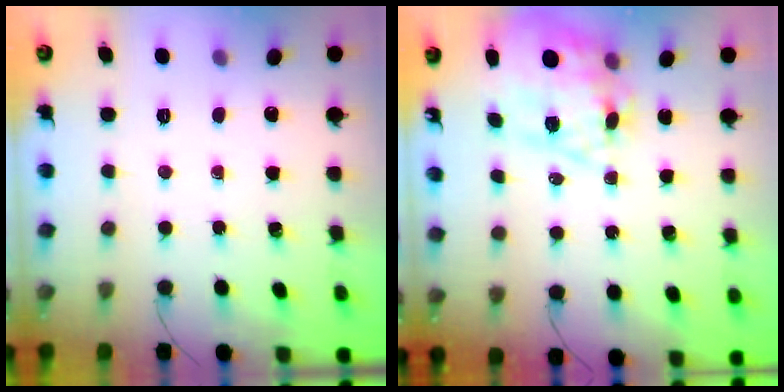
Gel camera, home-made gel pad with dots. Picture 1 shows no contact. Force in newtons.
{"total": 15.8, "press": 15.4, "slide": 3.3}